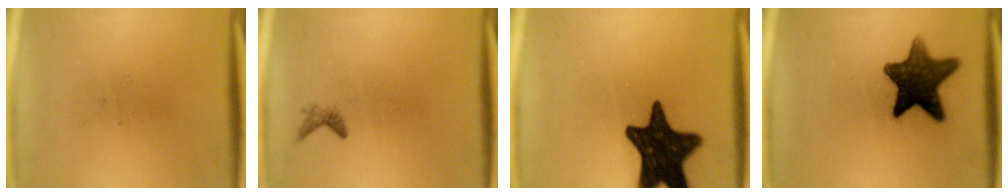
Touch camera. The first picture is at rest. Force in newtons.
{"total": 0.9}
{"total": 18.2}
{"total": 12.6}